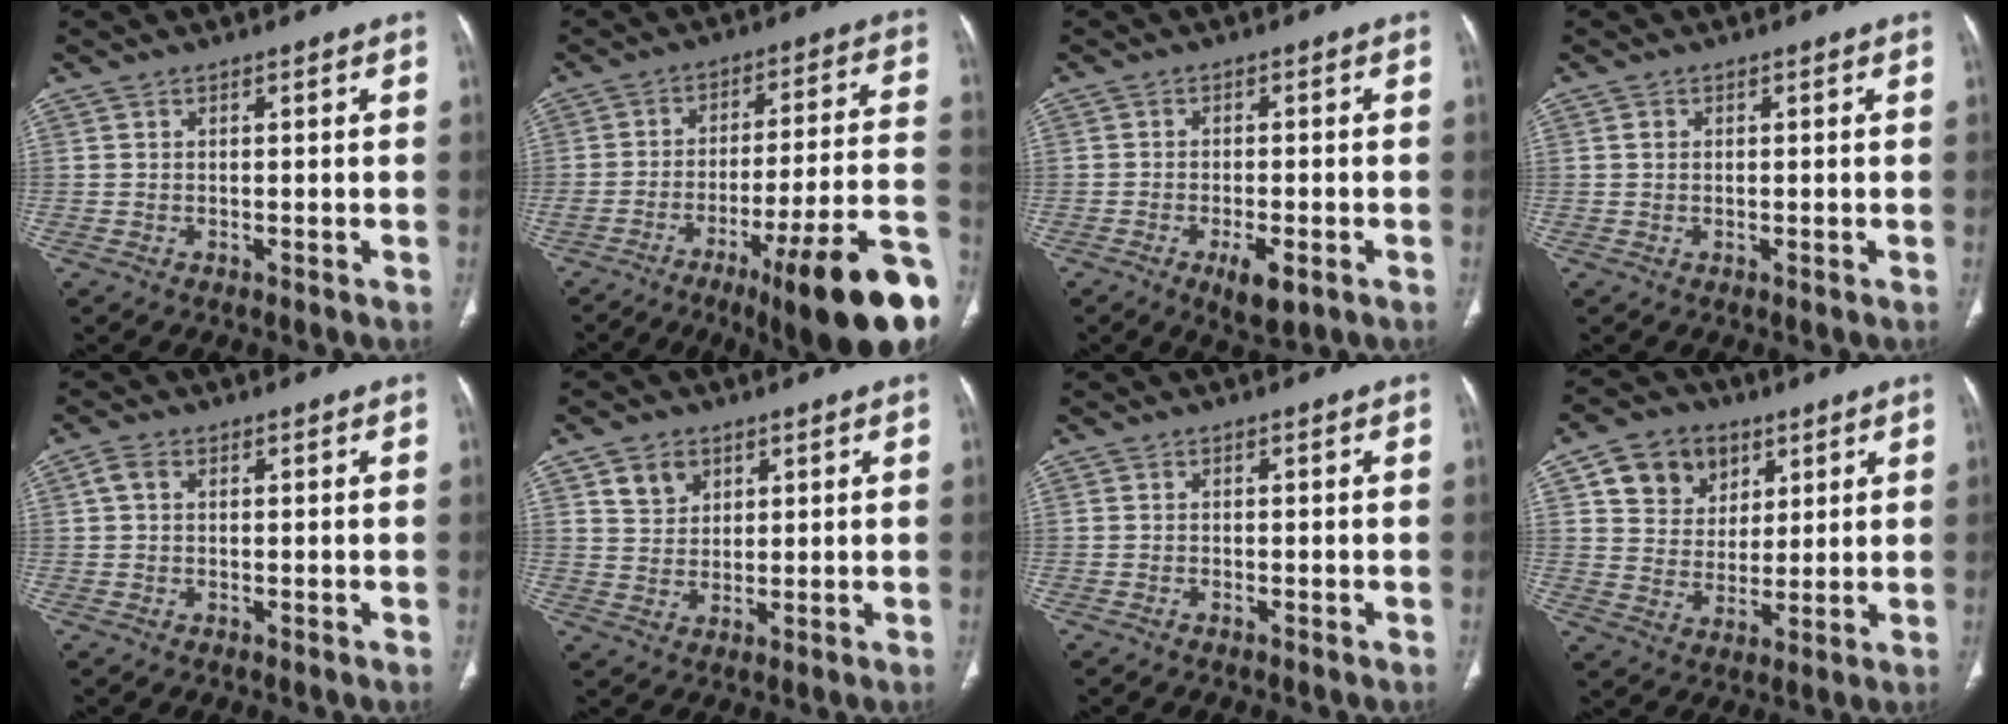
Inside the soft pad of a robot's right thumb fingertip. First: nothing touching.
{"total": 23.2, "force": [-12.3, 3.3, 19.4], "torque": [-0.207, 0.060, -0.180]}
{"total": 5.5, "force": [-2.6, 1.9, 4.5], "torque": [-0.066, -0.002, -0.037]}
{"total": 0.8, "force": [0.1, 0.8, 0.4], "torque": [-0.001, 0.003, 0.000]}
{"total": 2.1, "force": [0.5, 1.5, 1.5], "torque": [-0.031, 0.009, 0.010]}
{"total": 5.4, "force": [2.8, 4.2, 2.0], "torque": [-0.015, -0.016, 0.055]}
{"total": 0.0}
{"total": 11.2, "force": [5.1, 9.0, 4.2], "torque": [-0.039, -0.015, 0.092]}